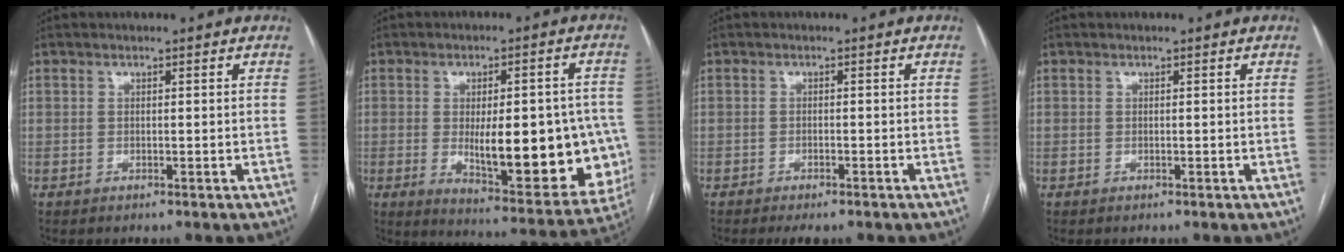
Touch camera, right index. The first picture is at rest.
{"total": 19.9, "force": [-2.6, 6.7, 18.5], "torque": [-0.203, 0.002, -0.006]}
{"total": 2.9, "force": [-2.2, 0.8, 1.6], "torque": [-0.022, -0.004, -0.029]}
{"total": 0.0}